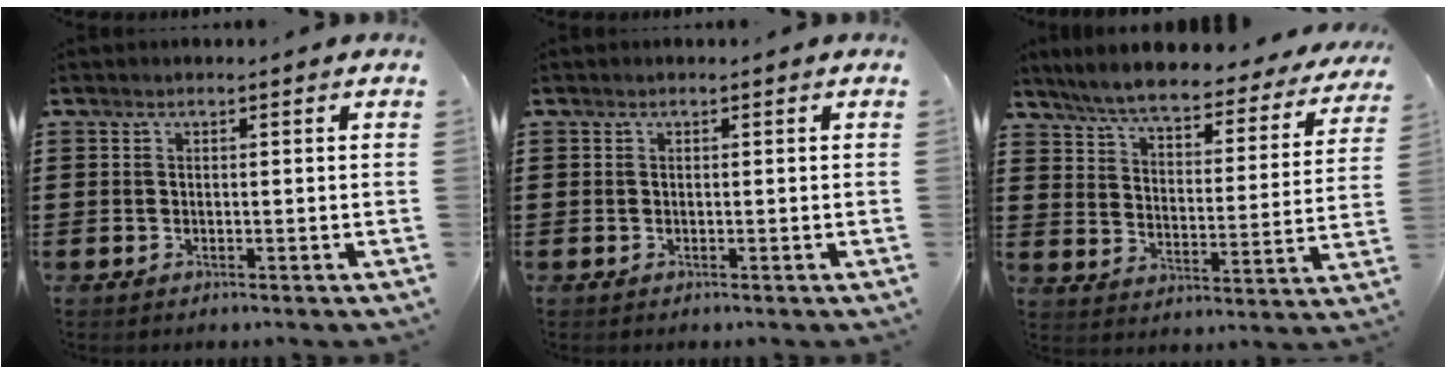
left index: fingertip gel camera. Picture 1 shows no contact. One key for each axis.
{"total": 0.0}
{"total": 6.2, "fx": 5.7, "fy": 0.4, "fz": 2.4, "tx": -0.073, "ty": -0.038, "tz": 0.096}